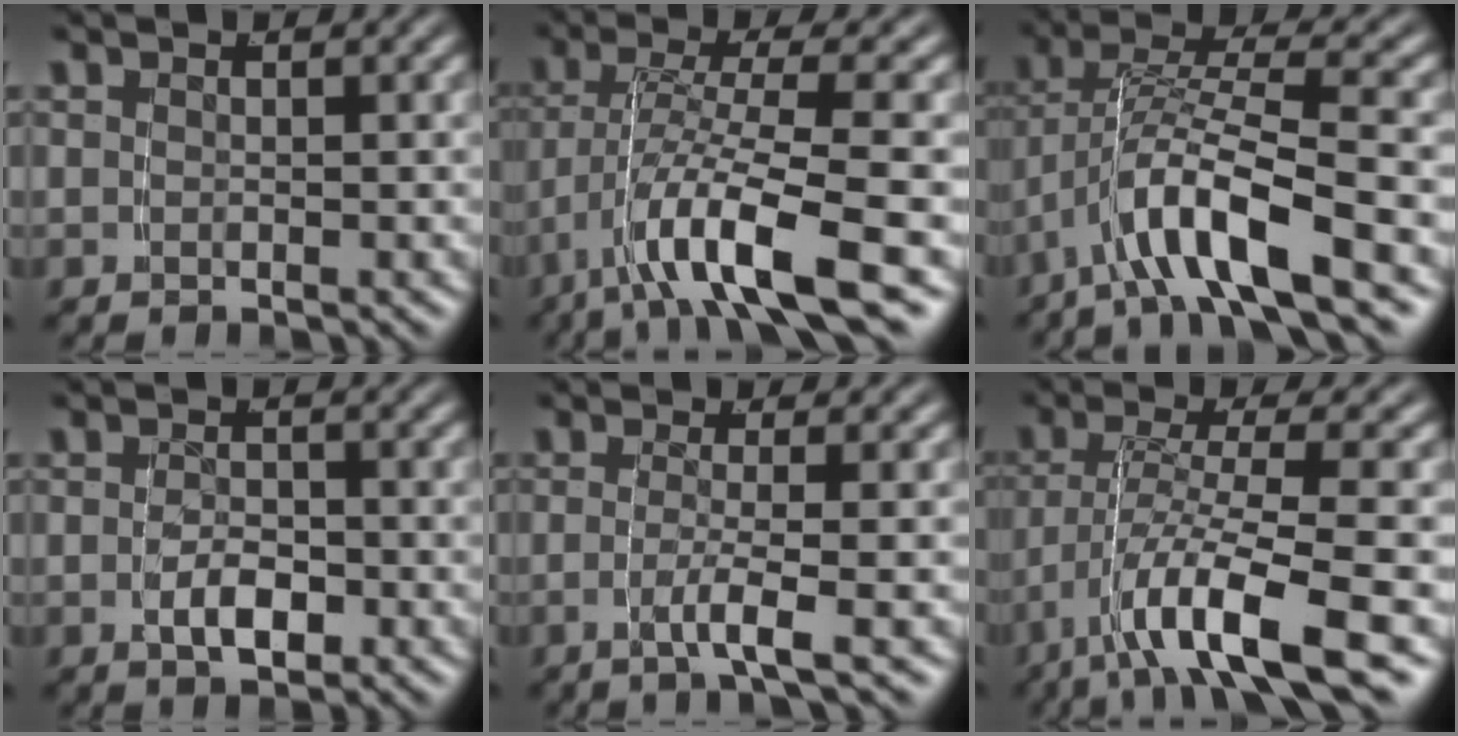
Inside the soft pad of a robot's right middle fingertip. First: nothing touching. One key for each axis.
{"total": 6.8, "fx": -3.3, "fy": 1.2, "fz": 5.8, "tx": -0.112, "ty": -0.020, "tz": -0.039}
{"total": 5.9, "fx": -1.6, "fy": 2.2, "fz": 5.3, "tx": -0.115, "ty": -0.006, "tz": -0.022}
{"total": 2.4, "fx": -1.2, "fy": 0.8, "fz": 1.9, "tx": -0.032, "ty": -0.008, "tz": -0.014}
{"total": 2.8, "fx": -1.3, "fy": -0.8, "fz": 2.4, "tx": -0.053, "ty": -0.015, "tz": -0.016}
{"total": 7.0, "fx": -3.6, "fy": 1.2, "fz": 5.8, "tx": -0.113, "ty": -0.022, "tz": -0.044}